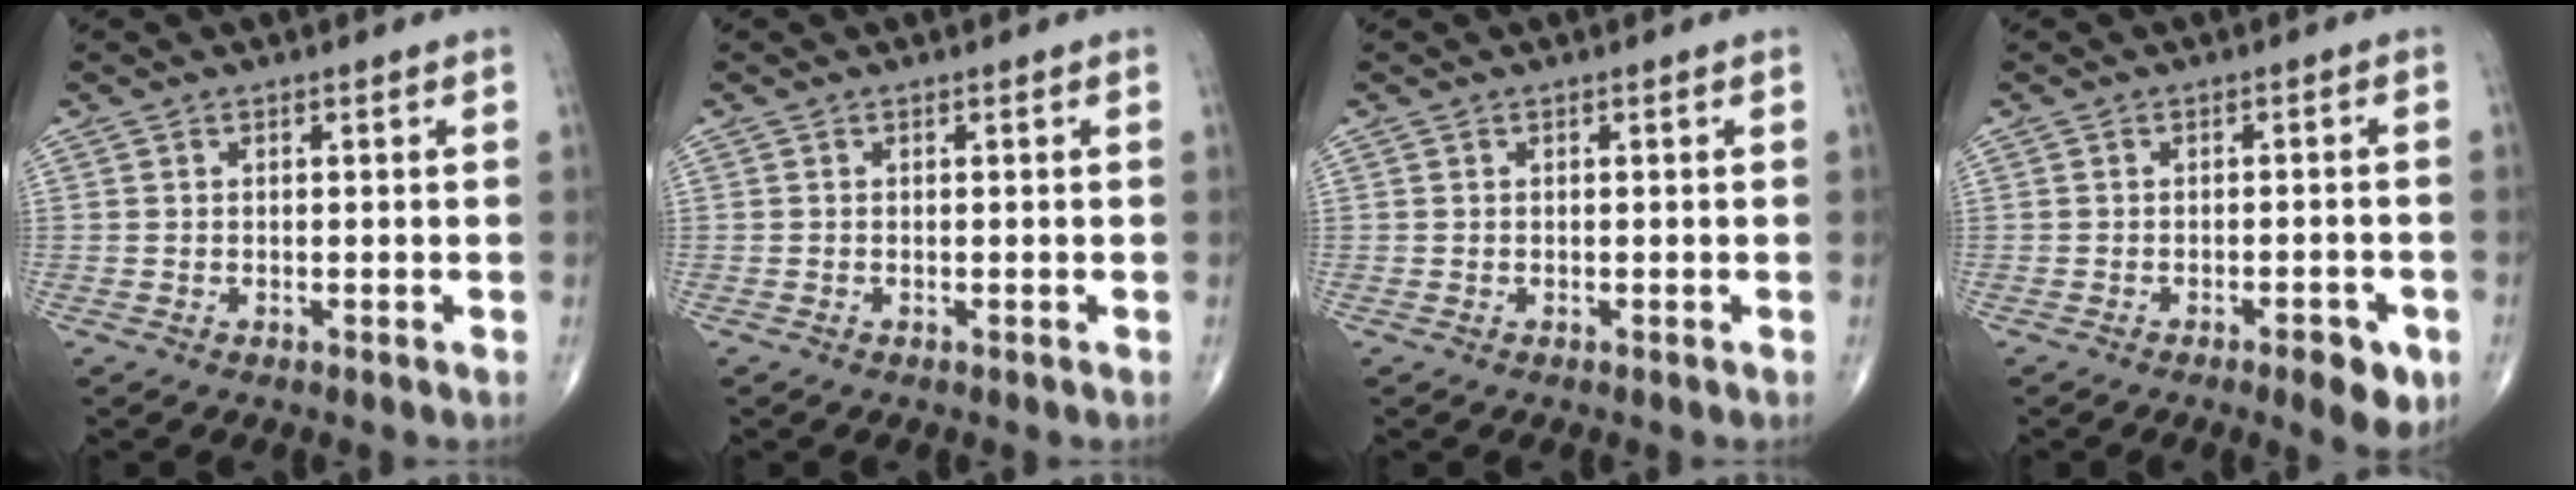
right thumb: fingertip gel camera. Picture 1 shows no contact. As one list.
[{"total": 0.0}, {"total": 0.0}, {"total": 5.2, "force": [-2.5, 2.0, 4.1], "torque": [-0.040, 0.004, -0.026]}]